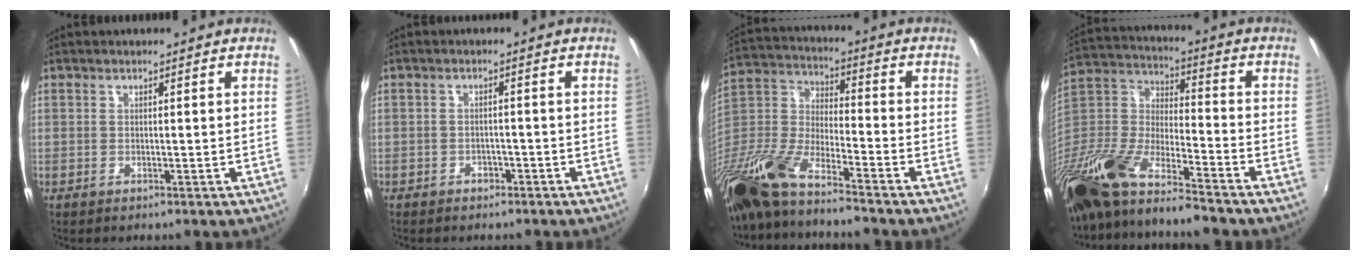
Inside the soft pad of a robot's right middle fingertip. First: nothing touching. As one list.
[{"total": 2.5, "force": [-2.0, 1.5, 0.6], "torque": [-0.016, -0.002, -0.026]}, {"total": 16.8, "force": [-12.6, 3.2, 10.6], "torque": [-0.229, -0.027, -0.257]}, {"total": 20.8, "force": [-15.0, 5.2, 13.4], "torque": [-0.279, -0.038, -0.286]}]